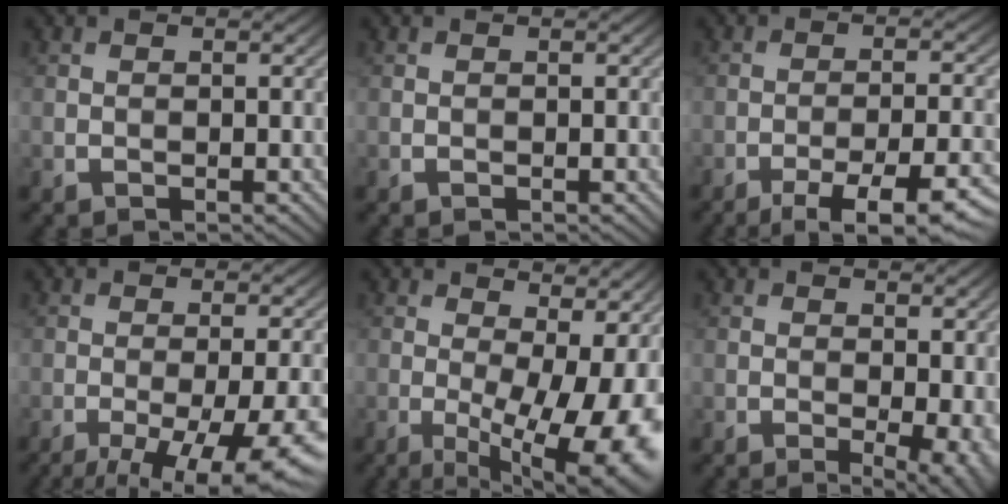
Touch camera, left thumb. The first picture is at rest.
{"total": 0.0}
{"total": 11.5, "force": [-8.4, 2.4, 7.5], "torque": [-0.120, 0.000, -0.105]}
{"total": 12.4, "force": [-6.7, 3.3, 9.9], "torque": [-0.139, -0.010, -0.085]}
{"total": 16.7, "force": [-1.9, 7.2, 14.9], "torque": [-0.183, -0.008, -0.010]}
{"total": 3.7, "force": [-0.6, 1.4, 3.4], "torque": [-0.047, -0.004, -0.009]}